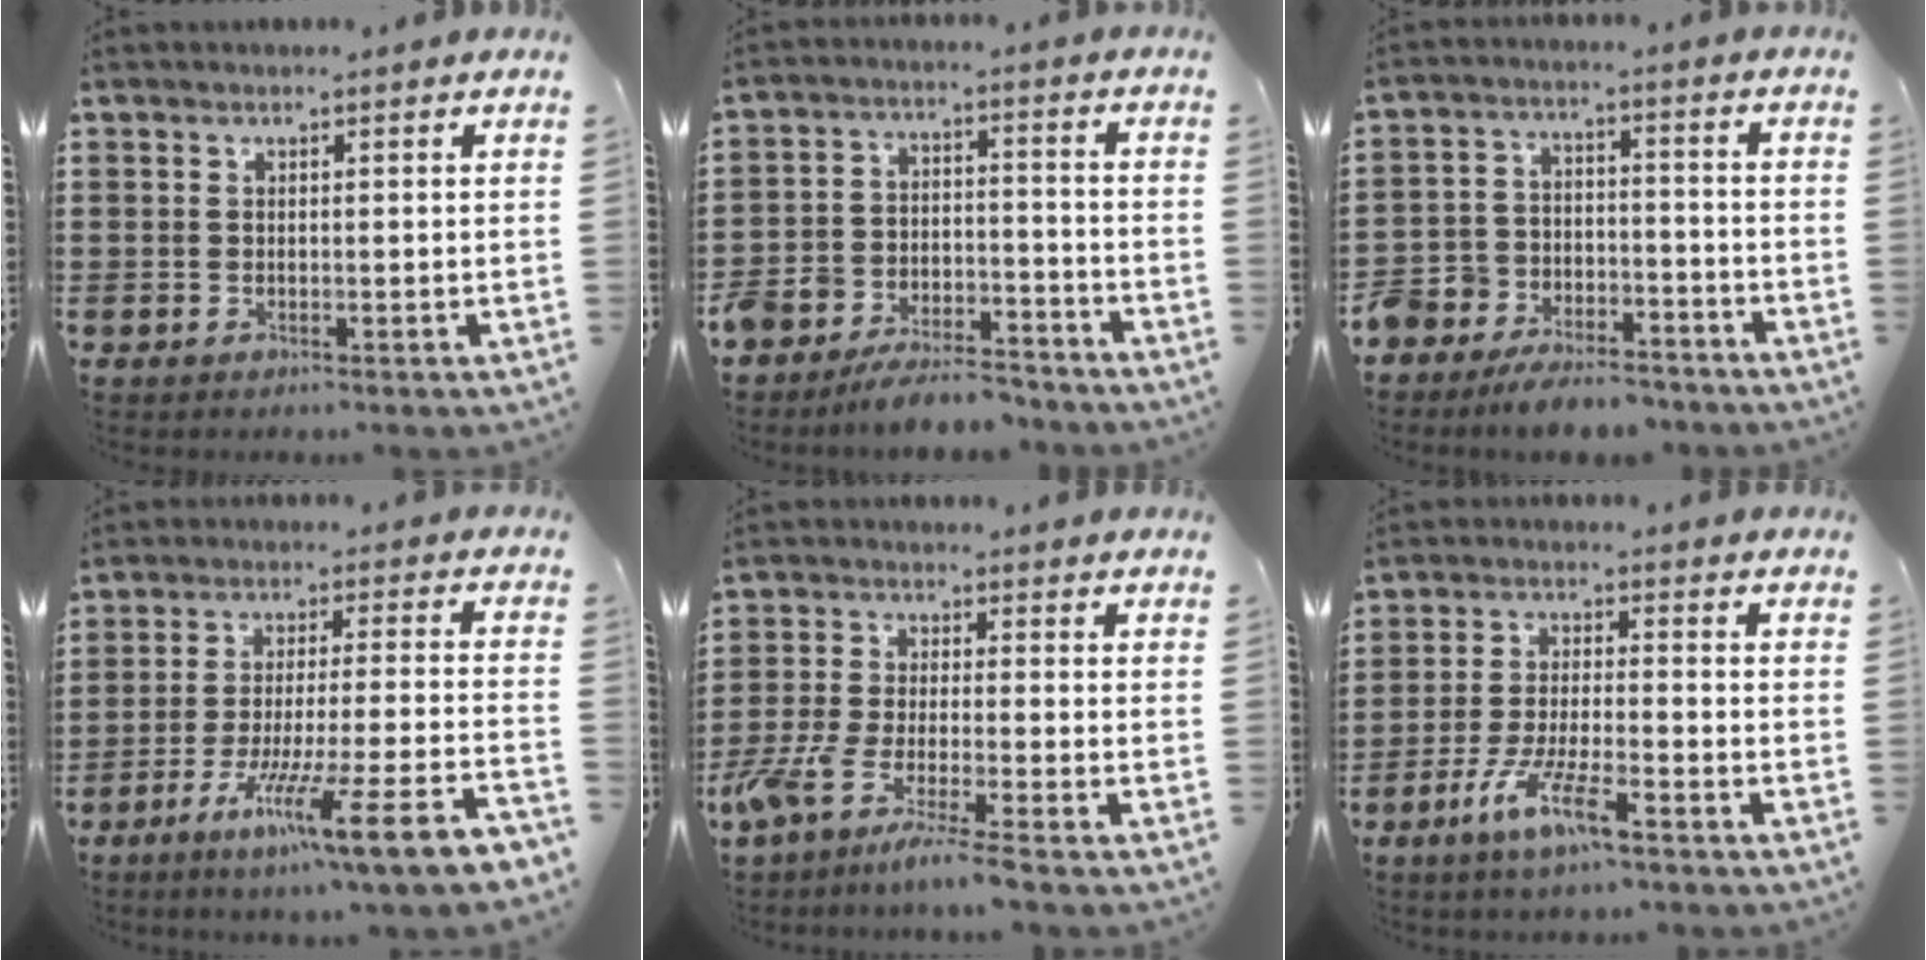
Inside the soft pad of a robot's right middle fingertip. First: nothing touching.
{"total": 7.8, "force": [-7.5, 2.0, 0.8], "torque": [-0.016, 0.029, -0.150]}
{"total": 7.3, "force": [-7.0, 2.3, 0.3], "torque": [-0.012, 0.027, -0.143]}
{"total": 11.7, "force": [-8.0, 0.0, 8.6], "torque": [-0.151, -0.005, -0.150]}
{"total": 6.3, "force": [-5.4, -0.5, 3.2], "torque": [-0.086, -0.025, -0.109]}
{"total": 7.3, "force": [-4.6, 1.0, 5.6], "torque": [-0.120, -0.010, -0.088]}